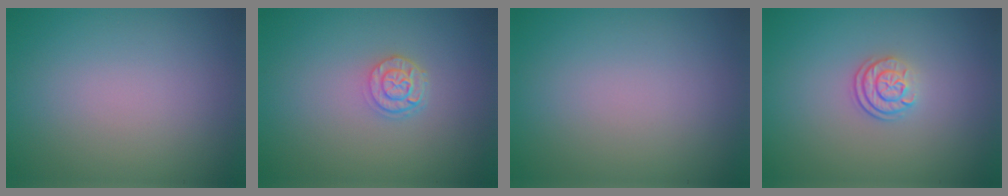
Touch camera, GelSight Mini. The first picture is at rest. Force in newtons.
{"total": 2.3, "press": 1.9, "slide": 1.4}
{"total": 0.0}
{"total": 2.4, "press": 1.8, "slide": 1.5}